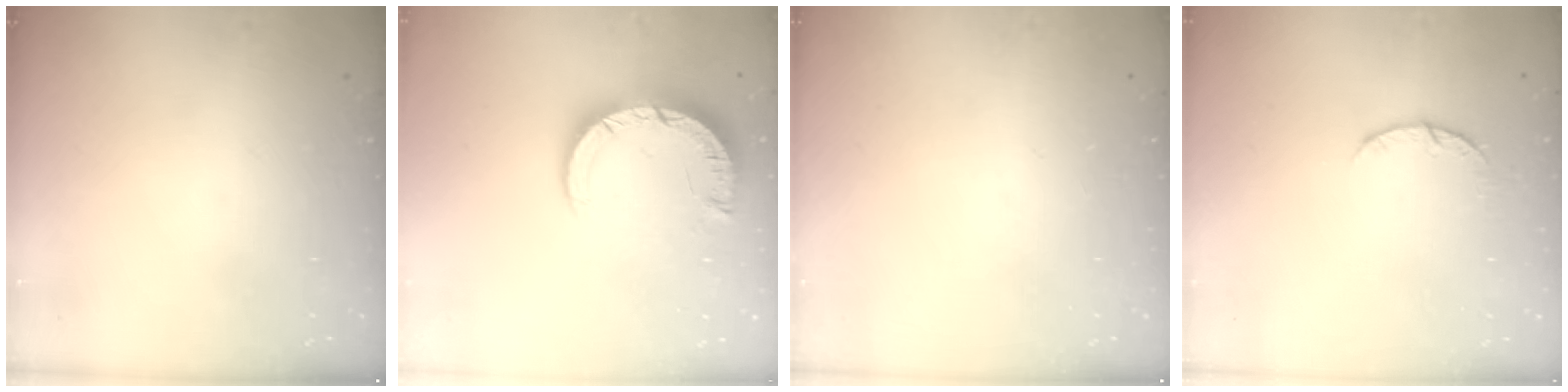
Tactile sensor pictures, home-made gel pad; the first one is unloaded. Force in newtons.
{"total": 8.9, "press": 8.9, "slide": 0.9}
{"total": 0.0}
{"total": 4.3, "press": 4.2, "slide": 0.6}